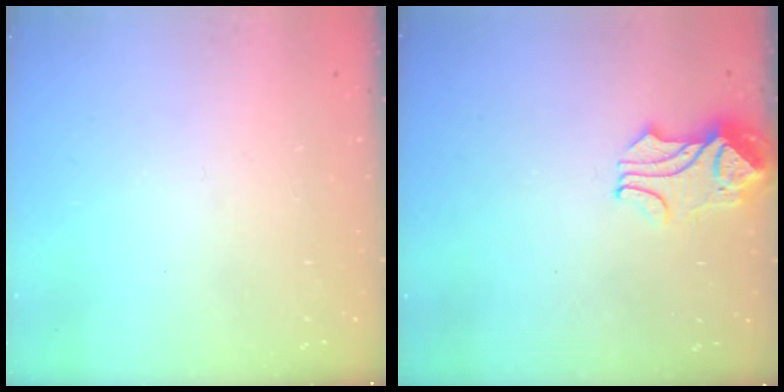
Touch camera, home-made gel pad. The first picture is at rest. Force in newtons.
{"total": 2.2, "press": 2.1, "slide": 0.7}